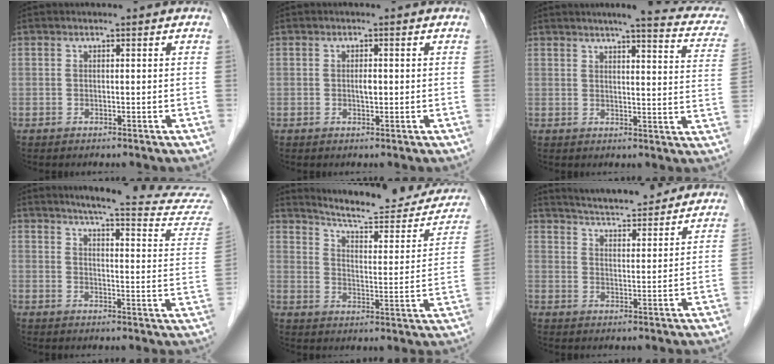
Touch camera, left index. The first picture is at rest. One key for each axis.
{"total": 1.1, "fx": -0.1, "fy": 0.5, "fz": 1.0, "tx": -0.021, "ty": 0.000, "tz": -0.003}
{"total": 14.1, "fx": 11.5, "fy": 1.8, "fz": 8.0, "tx": -0.090, "ty": -0.010, "tz": 0.113}
{"total": 21.1, "fx": 19.9, "fy": 0.4, "fz": 7.1, "tx": -0.082, "ty": -0.089, "tz": 0.222}
{"total": 20.9, "fx": 19.2, "fy": 3.5, "fz": 7.6, "tx": -0.097, "ty": -0.044, "tz": 0.243}
{"total": 17.8, "fx": 16.5, "fy": 2.4, "fz": 6.3, "tx": -0.095, "ty": 0.018, "tz": 0.226}